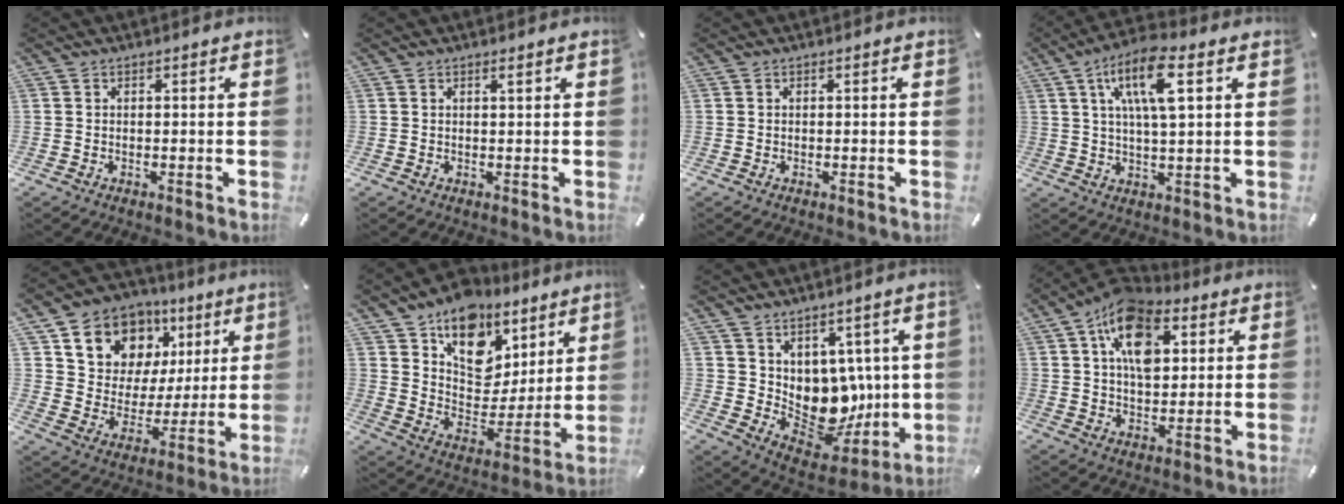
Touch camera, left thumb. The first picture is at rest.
{"total": 0.9, "force": [0.5, 0.0, 0.7], "torque": [-0.013, -0.001, 0.008]}
{"total": 0.0}
{"total": 11.5, "force": [4.5, 3.4, 10.0], "torque": [-0.182, 0.004, 0.076]}
{"total": 13.3, "force": [7.5, 10.5, 3.2], "torque": [-0.063, -0.054, 0.143]}
{"total": 14.9, "force": [9.8, 10.2, 4.6], "torque": [-0.059, -0.089, 0.174]}
{"total": 12.2, "force": [2.6, 10.6, 5.4], "torque": [-0.073, -0.062, 0.071]}
{"total": 15.1, "force": [5.5, 9.5, 10.3], "torque": [-0.174, -0.004, 0.099]}